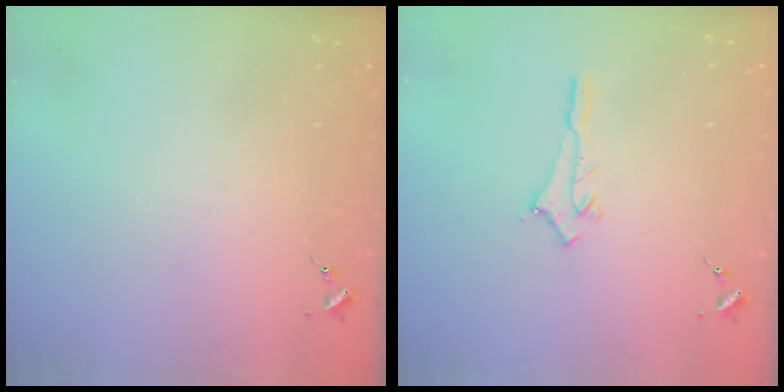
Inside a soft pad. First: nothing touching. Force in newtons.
{"total": 3.2, "press": 3.2, "slide": 0.1}